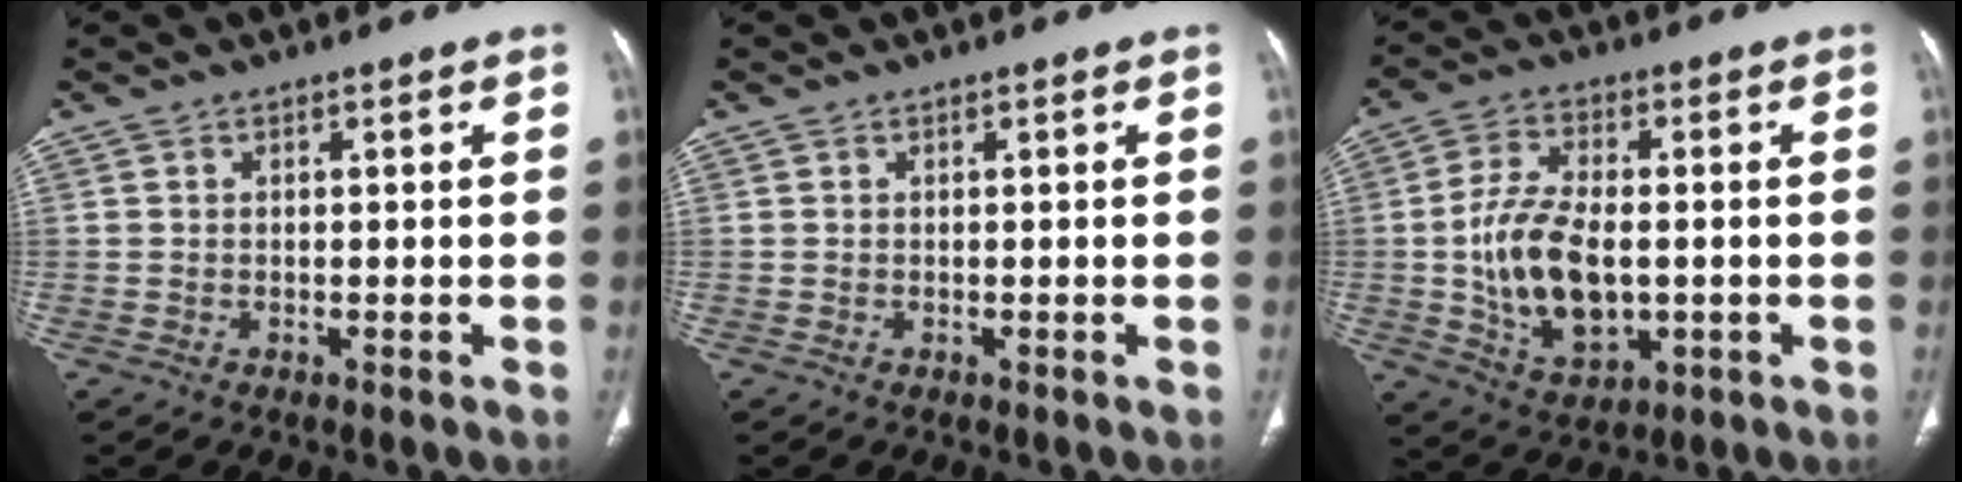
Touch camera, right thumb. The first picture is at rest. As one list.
[{"total": 0.0}, {"total": 13.8, "force": [-1.2, 7.9, 11.3], "torque": [-0.203, 0.000, -0.012]}]